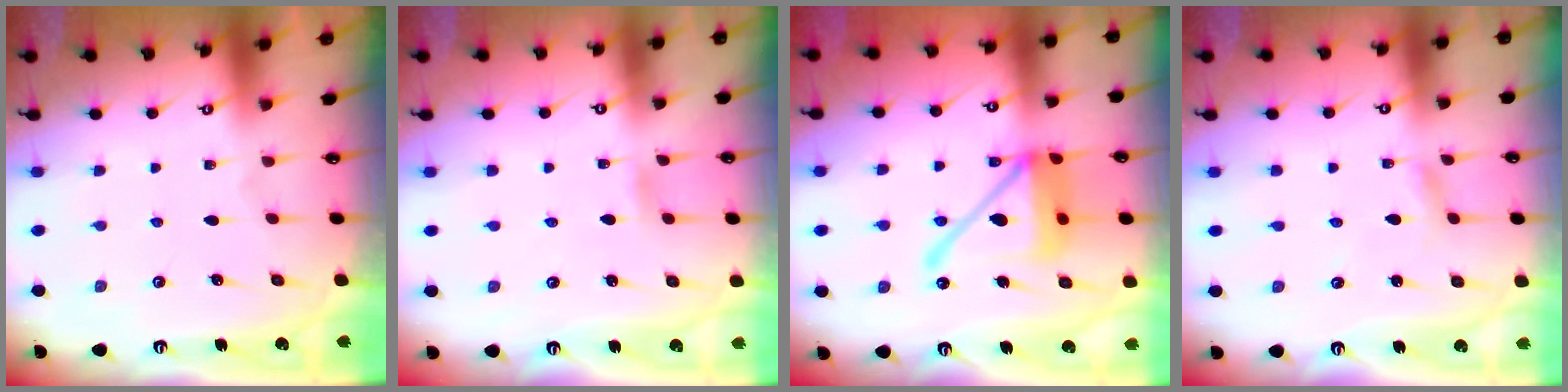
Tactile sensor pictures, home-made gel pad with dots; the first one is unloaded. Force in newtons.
{"total": 2.0, "press": 2.0, "slide": 0.2}
{"total": 16.4, "press": 16.3, "slide": 2.1}
{"total": 3.0, "press": 3.0, "slide": 0.3}